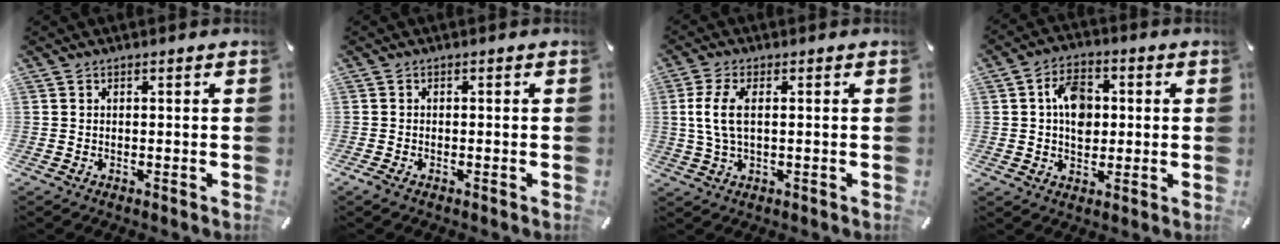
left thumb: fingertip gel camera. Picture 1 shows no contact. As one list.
[{"total": 1.0, "force": [-0.6, 0.3, 0.7], "torque": [-0.013, -0.001, -0.010]}, {"total": 6.8, "force": [0.8, 2.8, 6.2], "torque": [-0.144, -0.003, 0.008]}, {"total": 8.5, "force": [0.8, 6.4, 5.6], "torque": [-0.078, 0.007, 0.015]}]